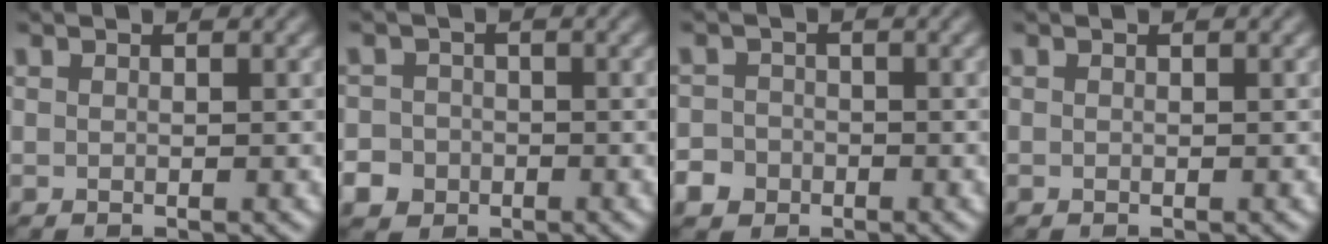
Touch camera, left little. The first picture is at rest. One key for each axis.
{"total": 4.7, "fx": -2.4, "fy": 4.0, "fz": 0.9, "tx": -0.003, "ty": -0.006, "tz": -0.055}
{"total": 3.2, "fx": -1.7, "fy": 2.7, "fz": 0.7, "tx": 0.001, "ty": -0.003, "tz": -0.037}
{"total": 0.0}